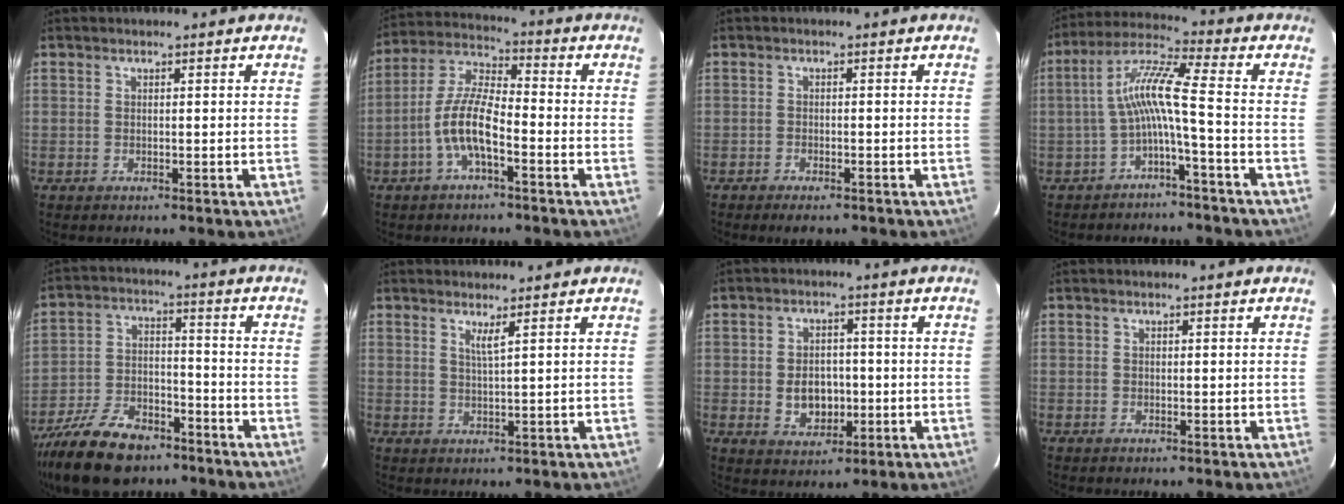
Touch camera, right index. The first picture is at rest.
{"total": 9.7, "force": [-3.8, 2.9, 8.4], "torque": [-0.182, 0.009, -0.076]}
{"total": 3.0, "force": [-2.3, 1.1, 1.6], "torque": [-0.040, -0.007, -0.038]}
{"total": 8.4, "force": [-2.6, -0.5, 8.0], "torque": [-0.176, 0.017, -0.049]}
{"total": 18.9, "force": [-13.7, 8.9, 9.5], "torque": [-0.217, -0.014, -0.235]}
{"total": 1.9, "force": [1.1, -0.4, 1.4], "torque": [-0.026, -0.005, 0.019]}
{"total": 6.9, "force": [-1.0, 5.1, 4.5], "torque": [-0.088, 0.004, -0.006]}
{"total": 0.0}